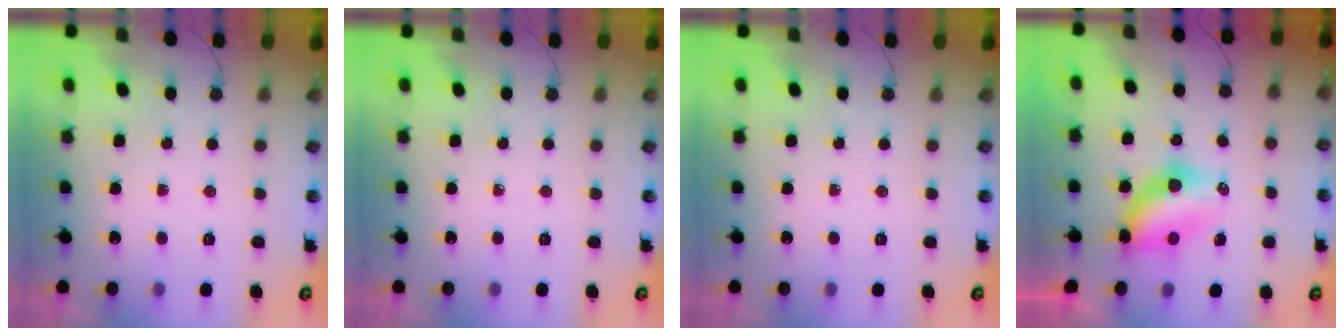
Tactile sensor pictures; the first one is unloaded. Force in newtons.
{"total": 0.0}
{"total": 0.0}
{"total": 6.3, "press": 6.2, "slide": 0.5}